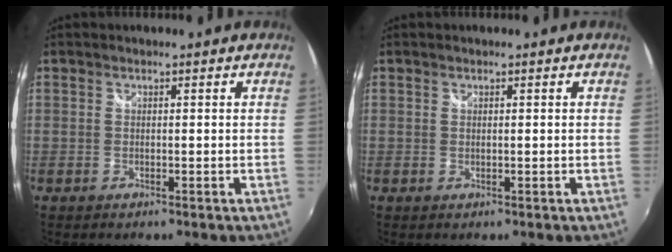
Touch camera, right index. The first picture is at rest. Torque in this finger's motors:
{"motor_torque": [0.00, 0.00, 0.00, 0.00]}